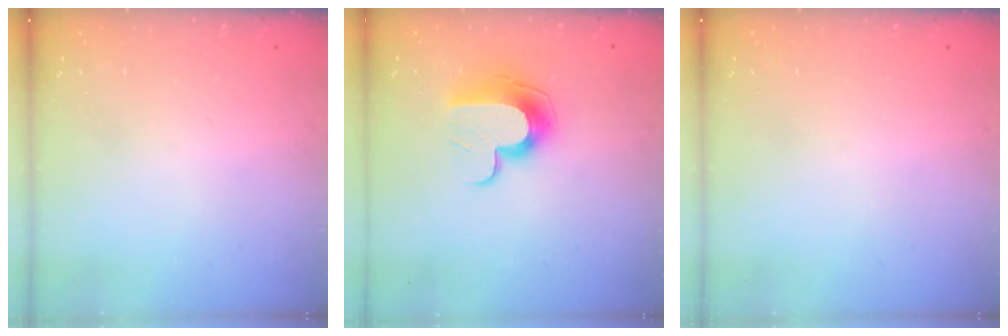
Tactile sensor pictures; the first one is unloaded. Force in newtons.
{"total": 10.0, "press": 9.9, "slide": 1.1}
{"total": 0.0}